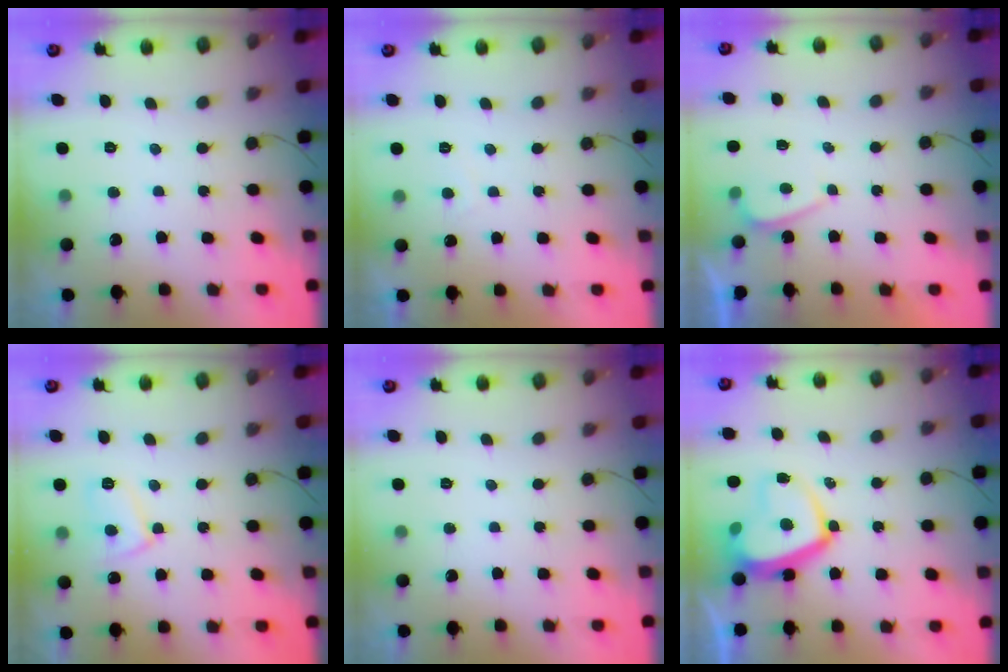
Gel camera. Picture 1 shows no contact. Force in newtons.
{"total": 0.9, "press": 0.8, "slide": 0.4}
{"total": 0.6, "press": 0.4, "slide": 0.5}
{"total": 7.6, "press": 7.5, "slide": 0.6}
{"total": 0.0}
{"total": 13.2, "press": 13.1, "slide": 1.0}